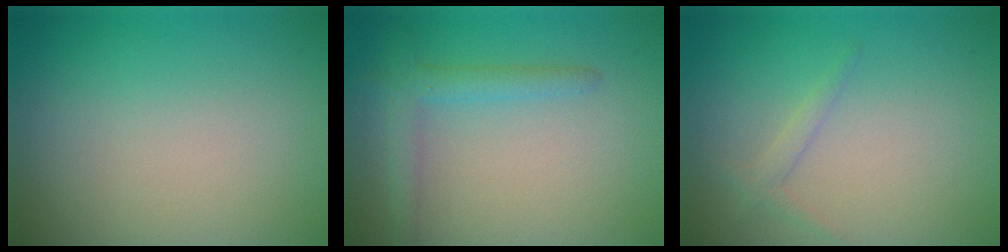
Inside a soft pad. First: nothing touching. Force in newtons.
{"total": 2.3, "press": 2.3, "slide": 0.1}
{"total": 1.1, "press": 1.1, "slide": 0.1}